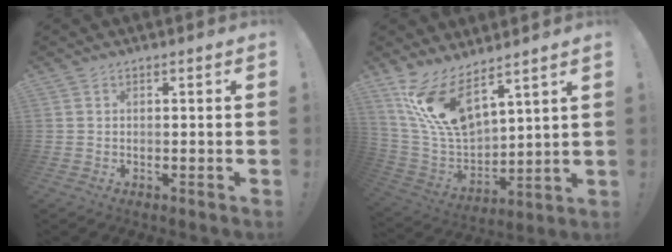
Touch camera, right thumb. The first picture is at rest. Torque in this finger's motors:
{"motor_torque": [0.99, 1.25, 0.22, 0.29, 0.24]}